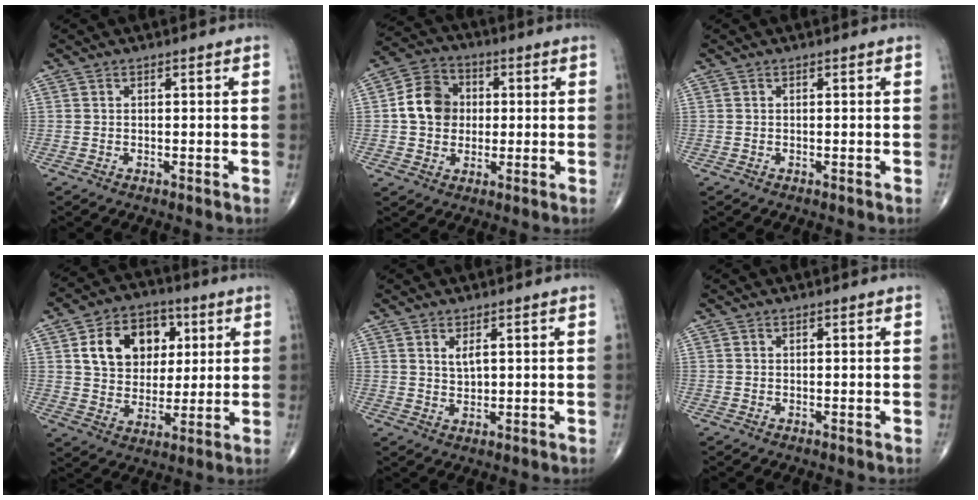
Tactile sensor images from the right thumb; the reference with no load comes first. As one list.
[{"total": 9.7, "force": [0.5, 8.2, 5.2], "torque": [-0.069, 0.016, -0.001]}, {"total": 0.0}, {"total": 14.7, "force": [4.4, 10.9, 8.7], "torque": [-0.101, -0.004, 0.074]}, {"total": 2.4, "force": [1.2, 1.0, 1.9], "torque": [-0.031, -0.010, 0.025]}, {"total": 0.0}]